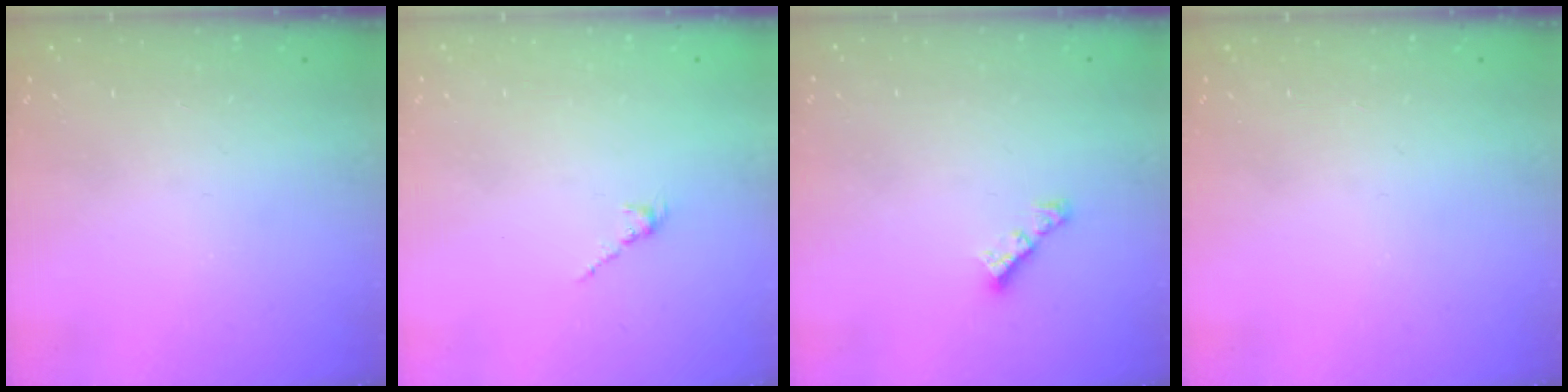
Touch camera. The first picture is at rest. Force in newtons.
{"total": 1.3, "press": 1.2, "slide": 0.5}
{"total": 3.5, "press": 3.5, "slide": 0.6}
{"total": 0.0}